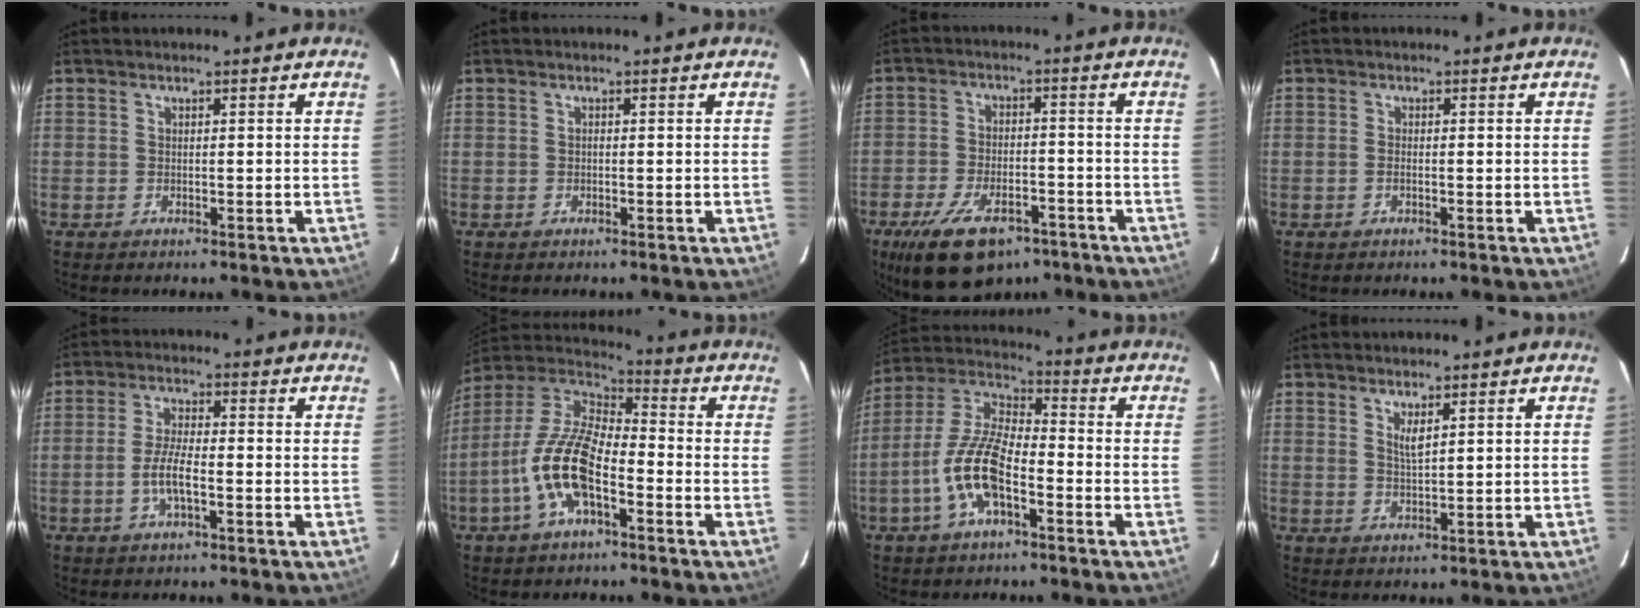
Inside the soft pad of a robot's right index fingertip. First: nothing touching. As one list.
[{"total": 0.0}, {"total": 15.7, "force": [-10.3, 7.5, 9.2], "torque": [-0.196, -0.017, -0.164]}, {"total": 0.9, "force": [-0.4, 0.4, 0.7], "torque": [-0.017, 0.001, -0.008]}, {"total": 5.6, "force": [-1.9, 1.4, 5.1], "torque": [-0.106, 0.001, -0.038]}, {"total": 14.3, "force": [-5.5, 5.5, 11.9], "torque": [-0.249, 0.001, -0.113]}, {"total": 12.6, "force": [-5.1, 4.6, 10.5], "torque": [-0.227, 0.003, -0.101]}, {"total": 2.5, "force": [1.3, 0.6, 2.1], "torque": [-0.037, -0.003, 0.023]}]